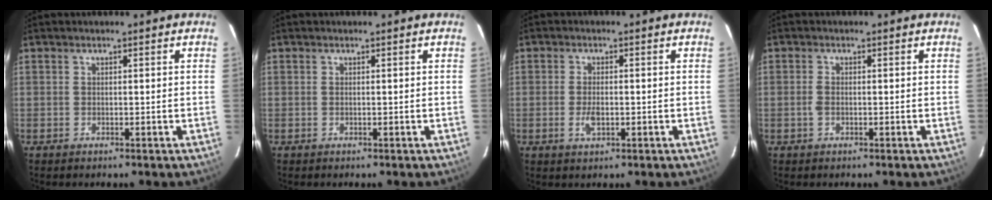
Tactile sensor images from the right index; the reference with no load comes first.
{"total": 0.0}
{"total": 3.2, "force": [-0.9, 1.4, 2.7], "torque": [-0.053, -0.002, -0.015]}
{"total": 1.3, "force": [-0.4, 0.8, 1.0], "torque": [-0.023, 0.002, -0.010]}